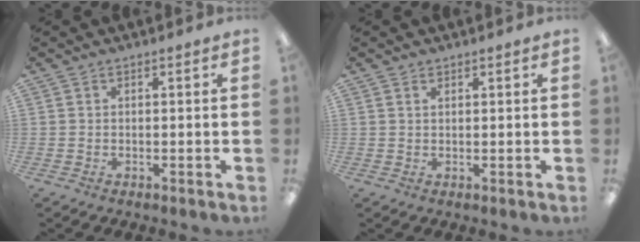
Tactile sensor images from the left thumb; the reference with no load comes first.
{"total": 1.2, "force": [0.9, 0.6, 0.4], "torque": [-0.010, 0.001, 0.017]}